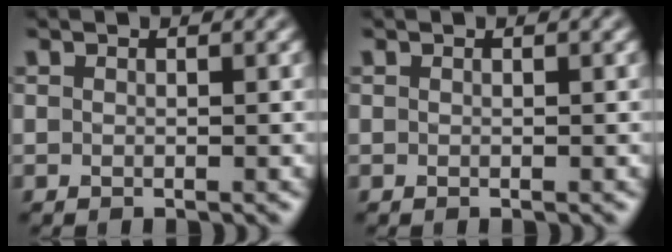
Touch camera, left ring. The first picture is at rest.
{"total": 0.0}